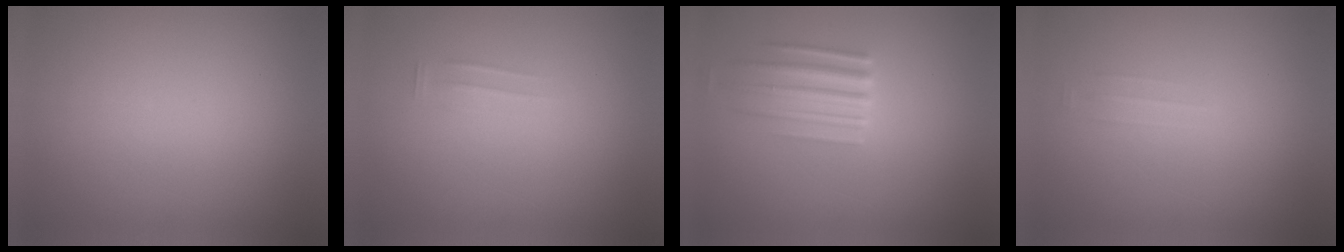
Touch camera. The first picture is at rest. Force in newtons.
{"total": 1.7}
{"total": 3.4}
{"total": 1.2}